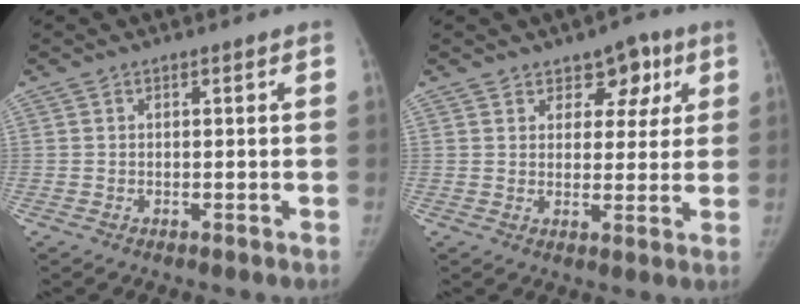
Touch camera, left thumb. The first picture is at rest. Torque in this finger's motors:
{"motor_torque": [-0.01, 0.00, 0.07, 0.00, -0.01]}